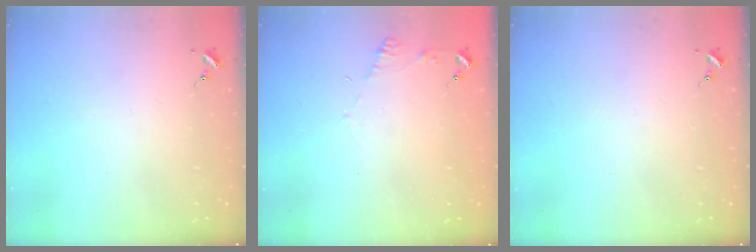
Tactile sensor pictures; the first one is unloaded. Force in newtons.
{"total": 5.6, "press": 5.6, "slide": 0.7}
{"total": 0.0}